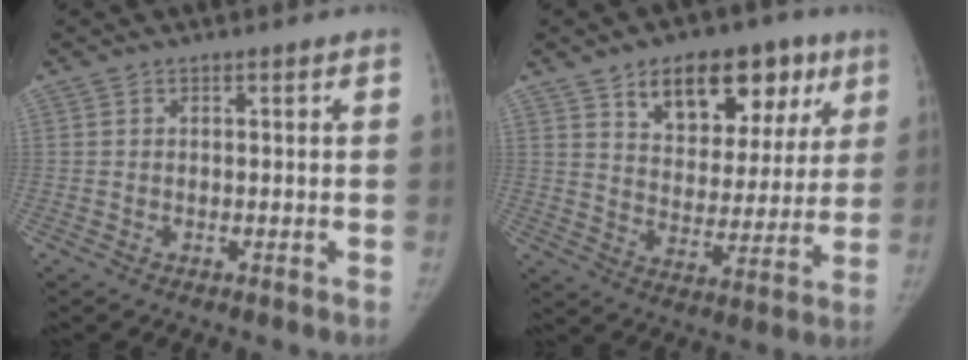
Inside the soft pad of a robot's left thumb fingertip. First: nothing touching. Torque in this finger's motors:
{"motor_torque": [0.08, 0.30, 0.80, -0.77, 0.06]}